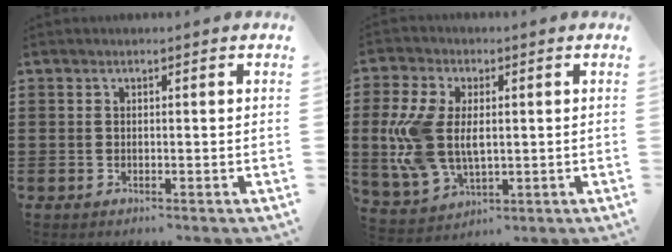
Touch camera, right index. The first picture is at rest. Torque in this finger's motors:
{"motor_torque": [1.73, 0.41, 0.56, 0.21]}